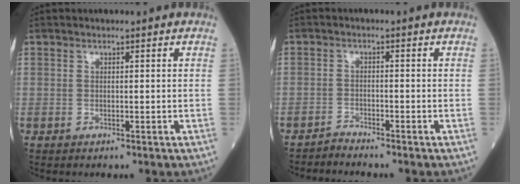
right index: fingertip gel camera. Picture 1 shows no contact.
{"total": 1.7, "force": [-1.6, -0.3, -0.5], "torque": [0.014, -0.009, -0.032]}